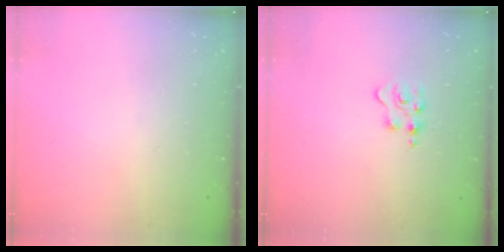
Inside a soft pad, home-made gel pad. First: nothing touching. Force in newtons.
{"total": 2.7, "press": 2.7, "slide": 0.5}